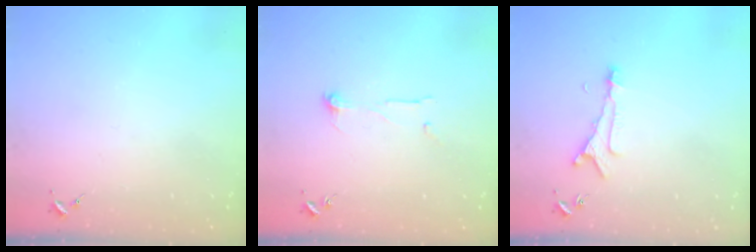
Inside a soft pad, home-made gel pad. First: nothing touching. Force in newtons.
{"total": 4.8, "press": 4.8, "slide": 0.4}
{"total": 6.1, "press": 6.0, "slide": 0.6}